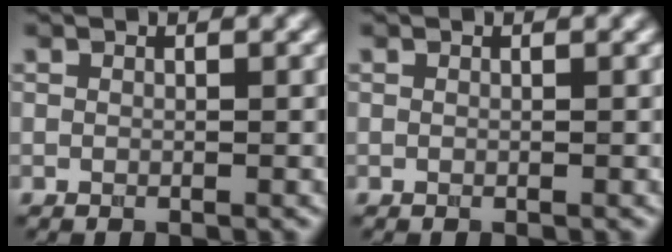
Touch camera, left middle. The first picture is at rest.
{"total": 0.0}